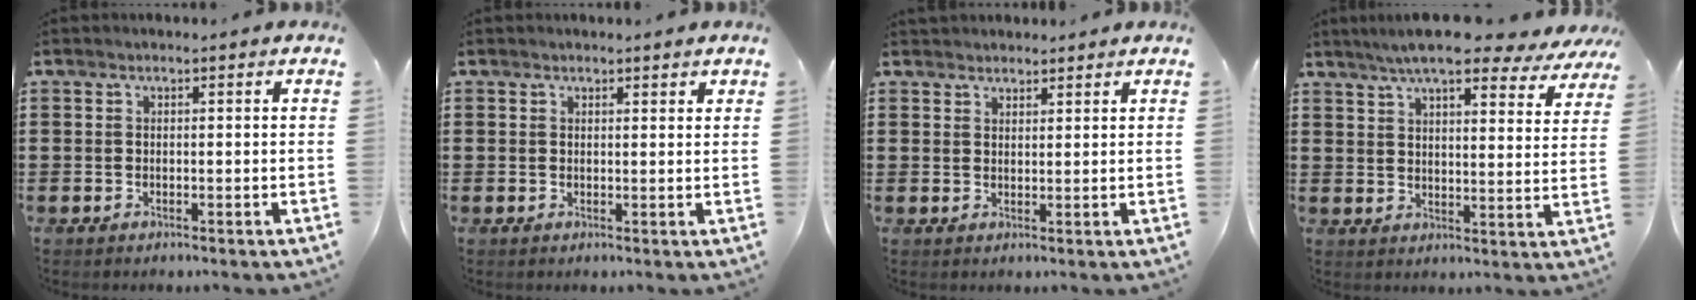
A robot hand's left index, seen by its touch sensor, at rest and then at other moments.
{"total": 1.0, "force": [0.9, 0.4, 0.3], "torque": [-0.006, 0.003, 0.017]}
{"total": 1.9, "force": [1.8, 0.6, -0.1], "torque": [-0.003, 0.003, 0.037]}
{"total": 8.7, "force": [7.6, 1.2, 4.0], "torque": [-0.085, -0.024, 0.134]}